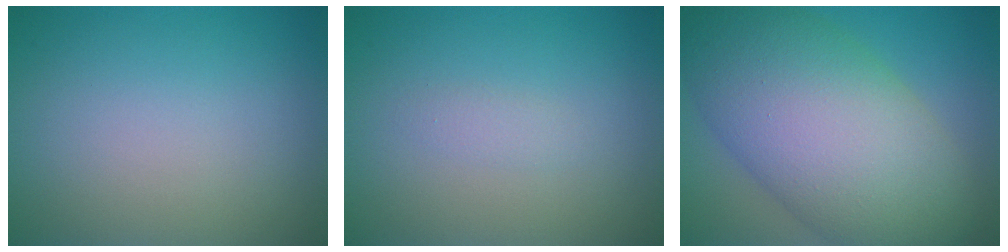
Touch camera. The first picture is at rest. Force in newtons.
{"total": 0.9, "press": 0.9, "slide": 0.0}
{"total": 14.3, "press": 14.3, "slide": 0.7}